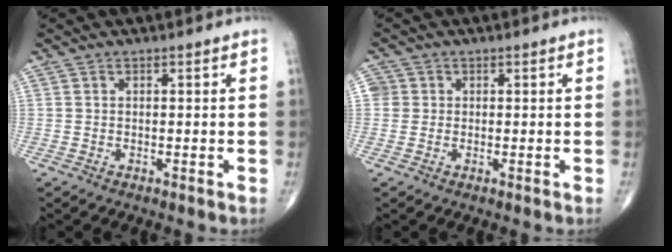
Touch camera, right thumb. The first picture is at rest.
{"total": 2.4, "force": [0.3, 2.4, 0.3], "torque": [0.010, 0.005, 0.005]}